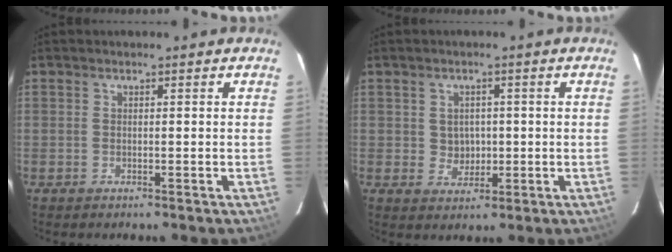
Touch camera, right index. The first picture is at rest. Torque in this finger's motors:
{"motor_torque": [0.01, -0.09, 0.10, 0.01]}